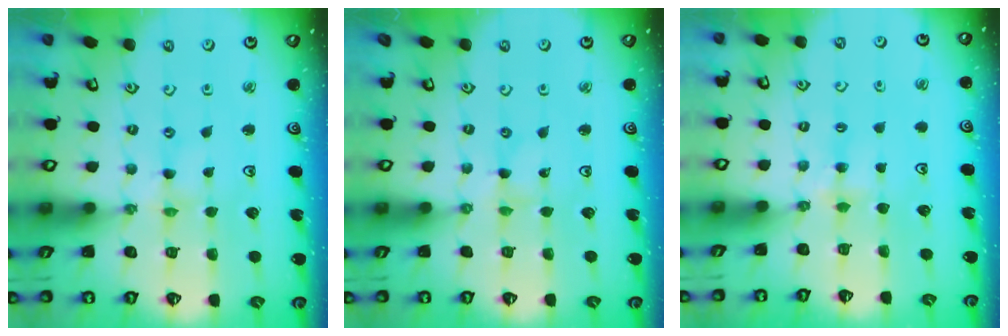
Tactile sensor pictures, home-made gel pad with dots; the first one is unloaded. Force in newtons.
{"total": 0.0}
{"total": 4.5, "press": 4.5, "slide": 0.7}